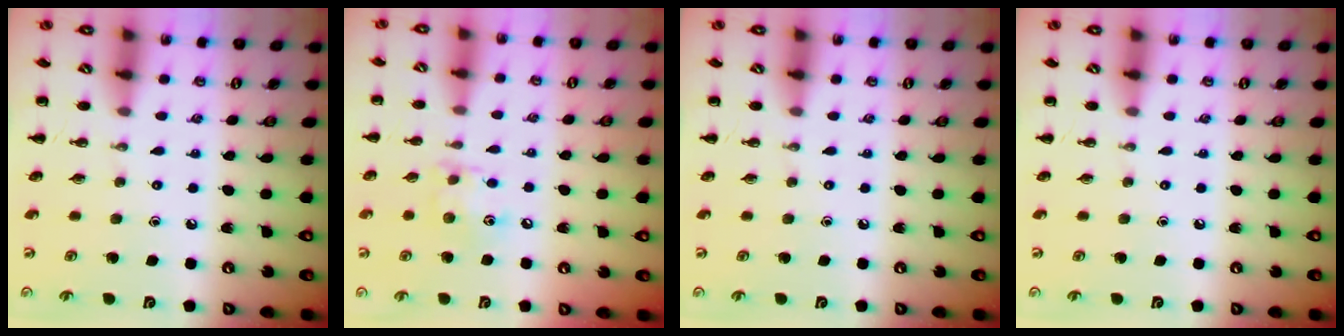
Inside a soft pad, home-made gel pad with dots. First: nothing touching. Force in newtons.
{"total": 7.9, "press": 7.8, "slide": 0.9}
{"total": 0.0}
{"total": 0.0}